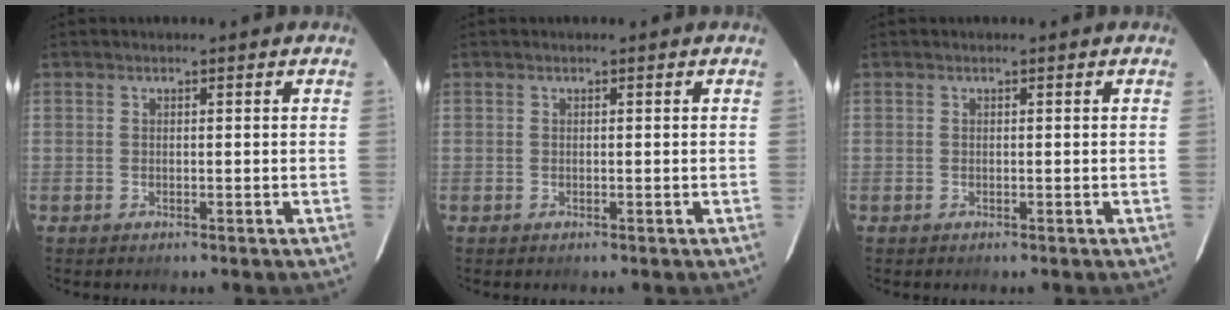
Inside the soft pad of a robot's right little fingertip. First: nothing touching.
{"total": 0.0}
{"total": 0.0}